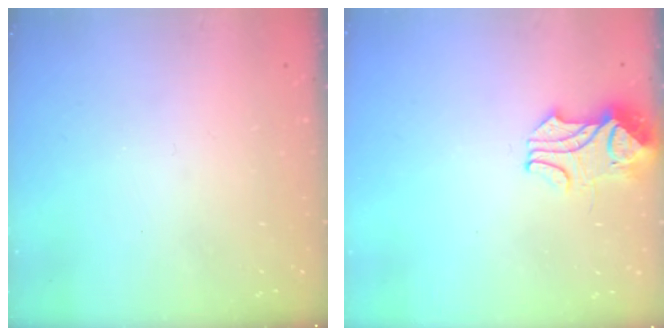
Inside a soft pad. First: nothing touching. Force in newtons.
{"total": 2.1, "press": 1.9, "slide": 0.9}